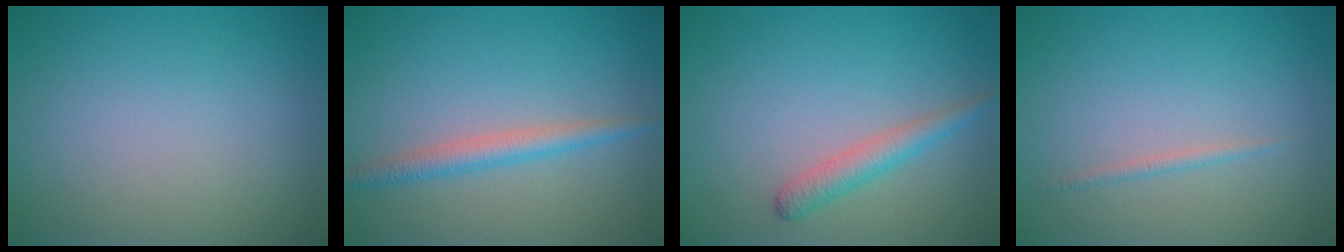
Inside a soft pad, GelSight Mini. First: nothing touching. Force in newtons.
{"total": 2.3, "press": 2.3, "slide": 0.1}
{"total": 2.3, "press": 2.3, "slide": 0.0}
{"total": 0.7, "press": 0.7, "slide": 0.1}